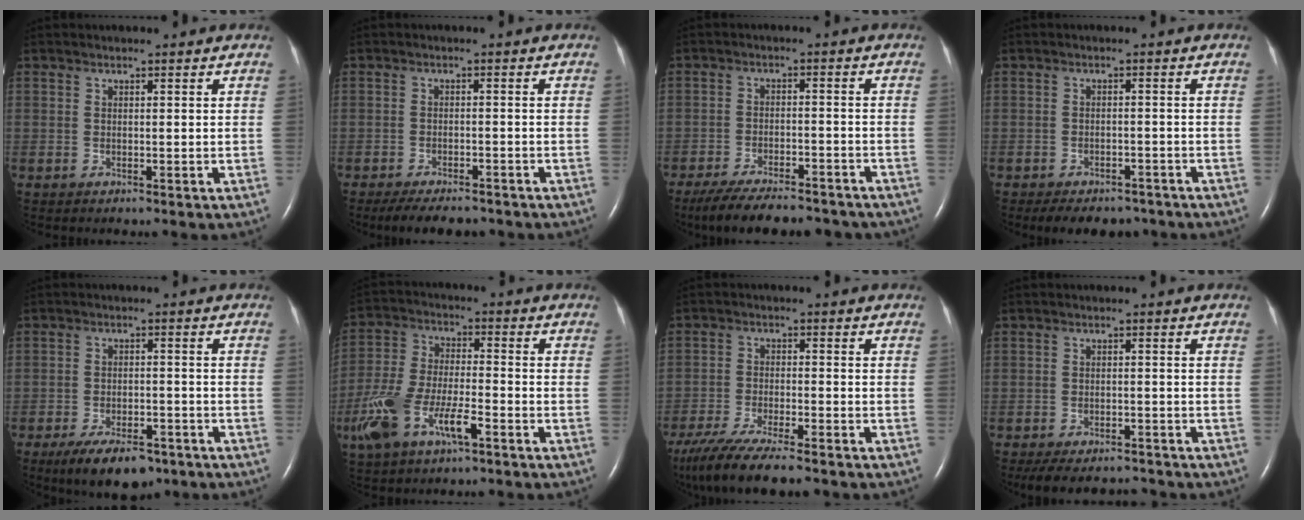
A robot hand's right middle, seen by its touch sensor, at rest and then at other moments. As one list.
[{"total": 7.6, "force": [-6.5, 2.3, 3.2], "torque": [-0.046, -0.008, -0.094]}, {"total": 15.0, "force": [-12.9, 3.8, 6.6], "torque": [-0.128, -0.011, -0.185]}, {"total": 8.5, "force": [-7.0, 3.9, 2.9], "torque": [-0.038, 0.001, -0.088]}, {"total": 9.0, "force": [-6.4, 3.7, 5.2], "torque": [-0.090, -0.007, -0.101]}, {"total": 11.5, "force": [-5.5, 3.9, 9.3], "torque": [-0.206, 0.001, -0.100]}, {"total": 12.4, "force": [-10.1, 1.6, 7.0], "torque": [-0.127, -0.033, -0.167]}, {"total": 9.4, "force": [-8.4, 2.9, 2.8], "torque": [-0.052, -0.001, -0.114]}]